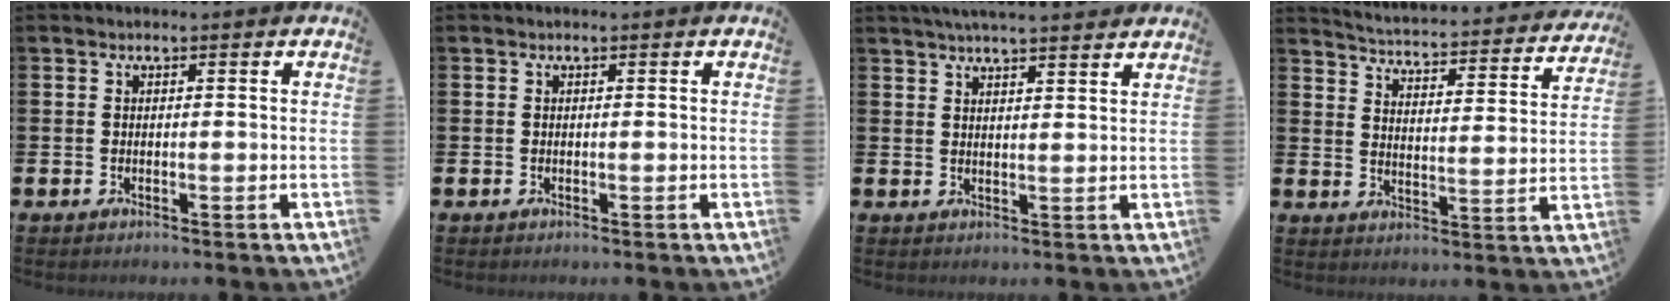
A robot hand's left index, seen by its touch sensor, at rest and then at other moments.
{"total": 0.0}
{"total": 4.0, "force": [3.9, -0.1, 1.1], "torque": [-0.028, -0.011, 0.070]}
{"total": 4.0, "force": [3.9, 0.3, 0.8], "torque": [-0.029, -0.044, 0.057]}